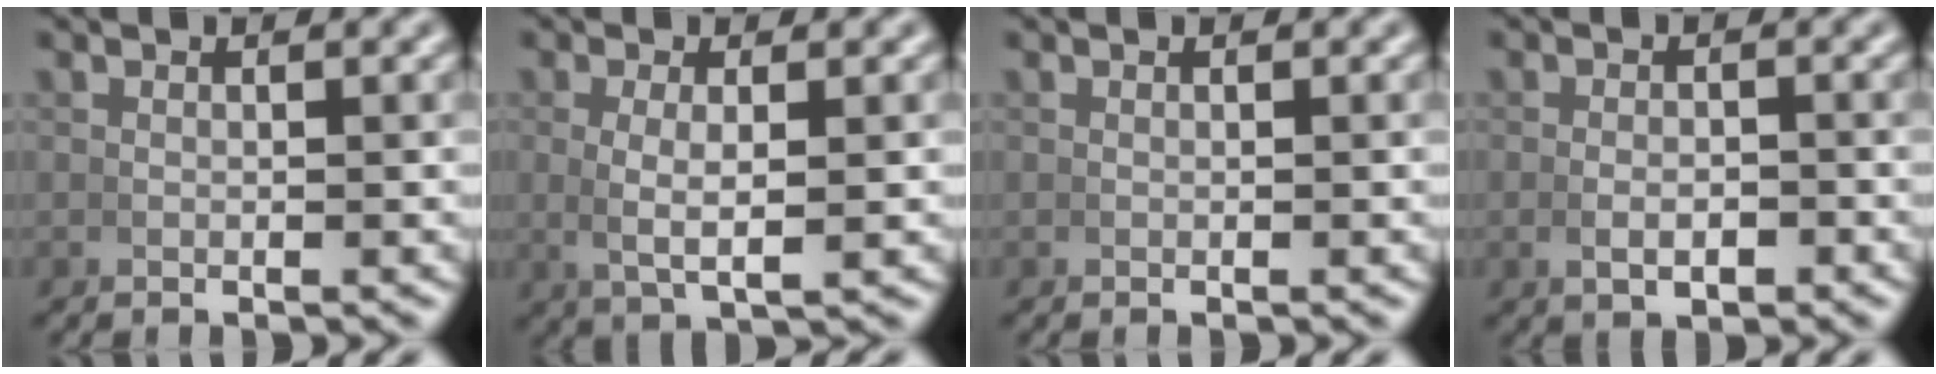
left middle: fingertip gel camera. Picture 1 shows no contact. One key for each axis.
{"total": 3.2, "fx": 0.5, "fy": 0.9, "fz": 3.0, "tx": -0.059, "ty": -0.007, "tz": 0.018}
{"total": 0.0}
{"total": 1.8, "fx": -0.7, "fy": 0.9, "fz": 1.4, "tx": -0.023, "ty": -0.003, "tz": -0.007}